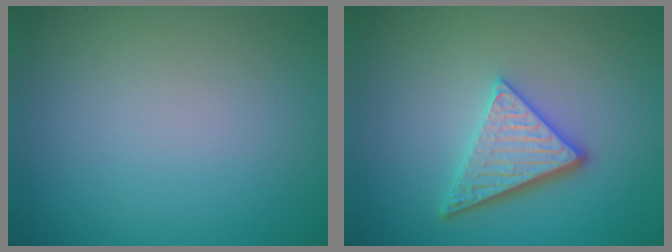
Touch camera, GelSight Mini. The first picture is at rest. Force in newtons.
{"total": 4.0, "press": 3.4, "slide": 2.1}